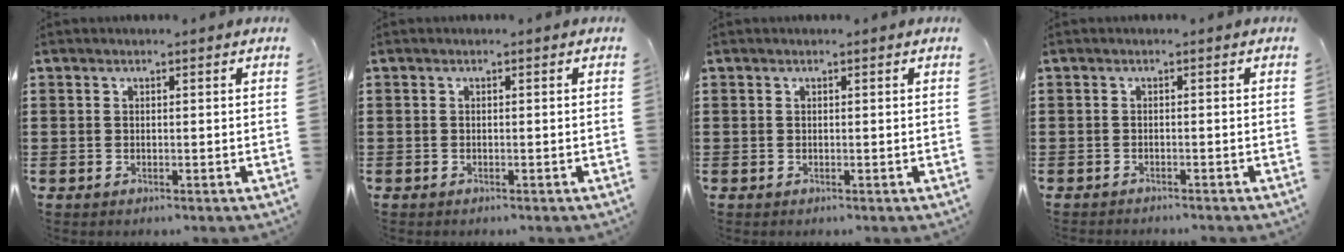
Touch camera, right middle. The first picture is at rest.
{"total": 0.0}
{"total": 0.0}
{"total": 0.8, "force": [-0.8, -0.1, 0.0], "torque": [-0.003, 0.000, -0.017]}